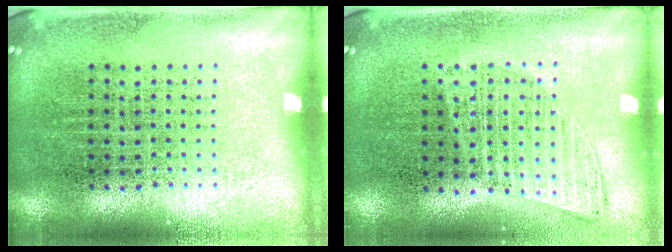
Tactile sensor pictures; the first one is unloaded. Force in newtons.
{"total": 0.9, "press": 0.9, "slide": 0.3}